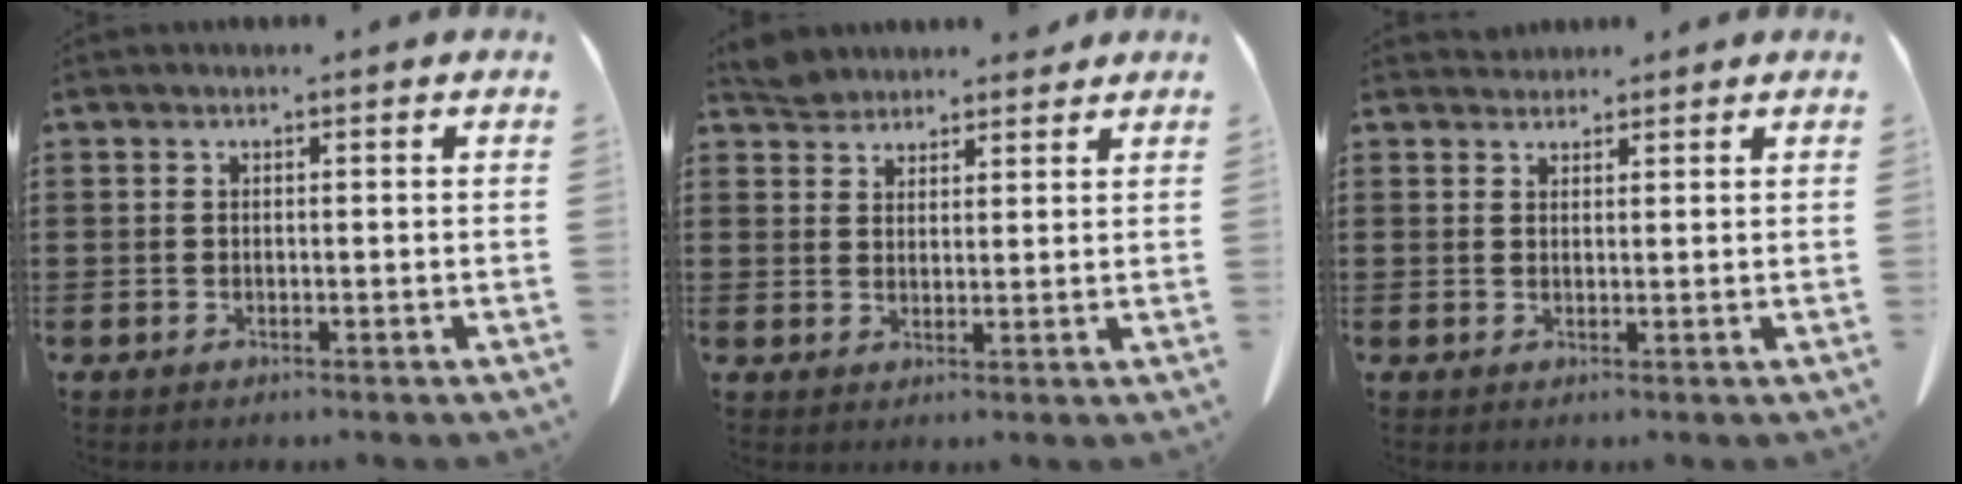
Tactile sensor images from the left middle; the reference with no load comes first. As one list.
[{"total": 4.4, "force": [4.2, 1.3, 0.6], "torque": [-0.025, -0.006, 0.083]}, {"total": 1.8, "force": [1.7, 0.6, 0.0], "torque": [-0.005, 0.002, 0.036]}]